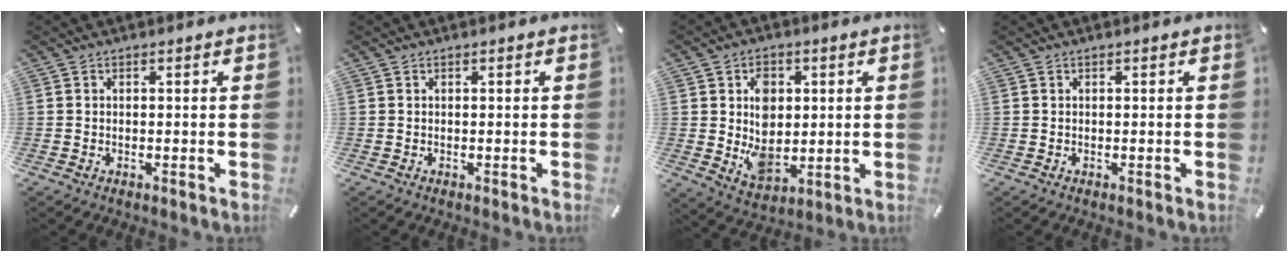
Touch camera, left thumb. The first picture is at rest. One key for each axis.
{"total": 0.0}
{"total": 8.6, "fx": 1.5, "fy": 7.0, "fz": 4.8, "tx": -0.063, "ty": 0.001, "tz": 0.030}
{"total": 0.0}